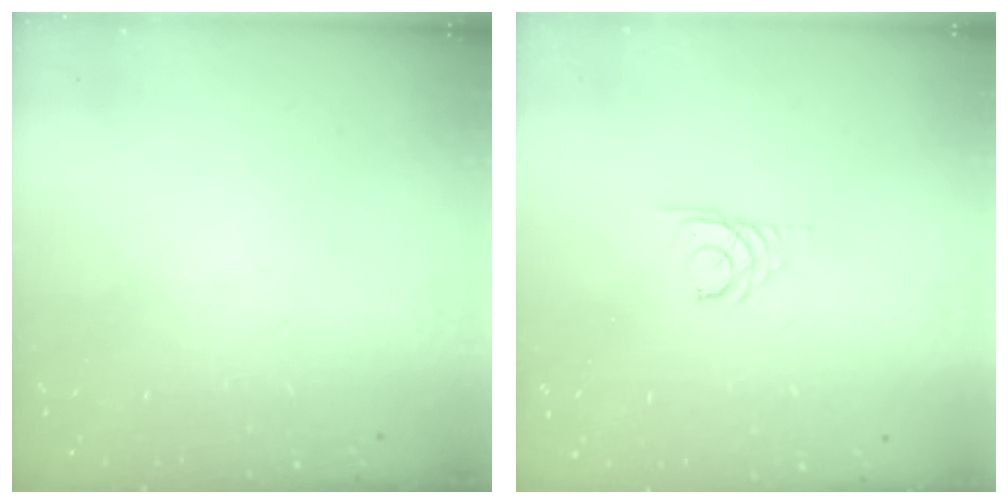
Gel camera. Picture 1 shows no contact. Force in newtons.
{"total": 2.7, "press": 2.7, "slide": 0.3}